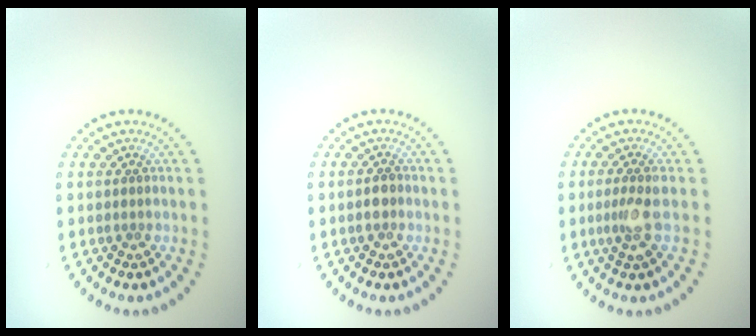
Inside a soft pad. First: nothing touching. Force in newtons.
{"total": 1.2, "press": 1.1, "slide": 0.4}
{"total": 2.0, "press": 1.6, "slide": 1.1}